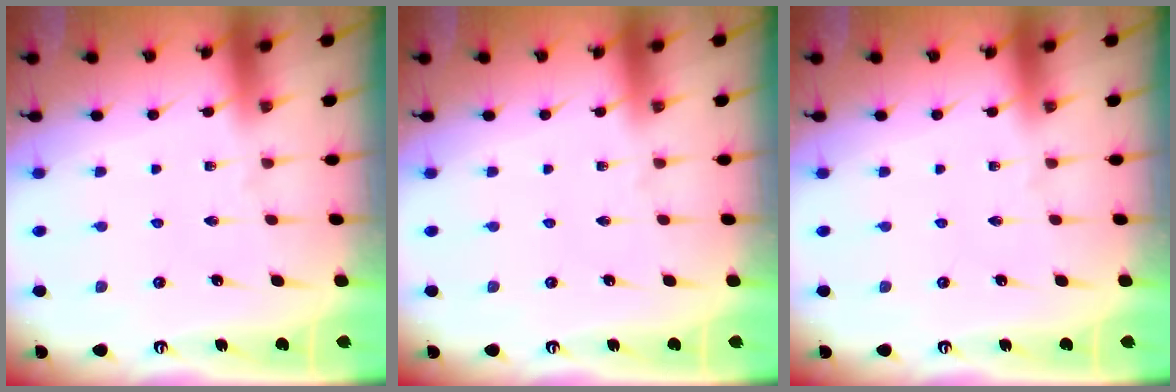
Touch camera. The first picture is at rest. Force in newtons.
{"total": 0.0}
{"total": 0.0}